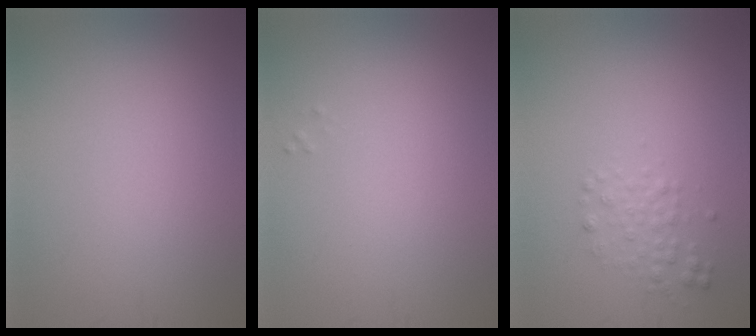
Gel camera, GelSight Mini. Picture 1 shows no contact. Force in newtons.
{"total": 0.0}
{"total": 1.6, "press": 1.6, "slide": 0.0}